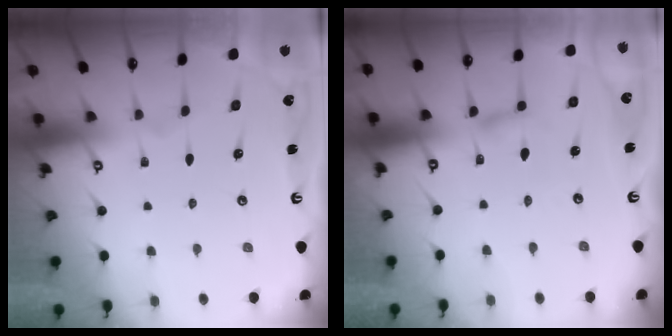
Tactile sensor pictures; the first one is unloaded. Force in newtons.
{"total": 2.6, "press": 2.6, "slide": 0.1}